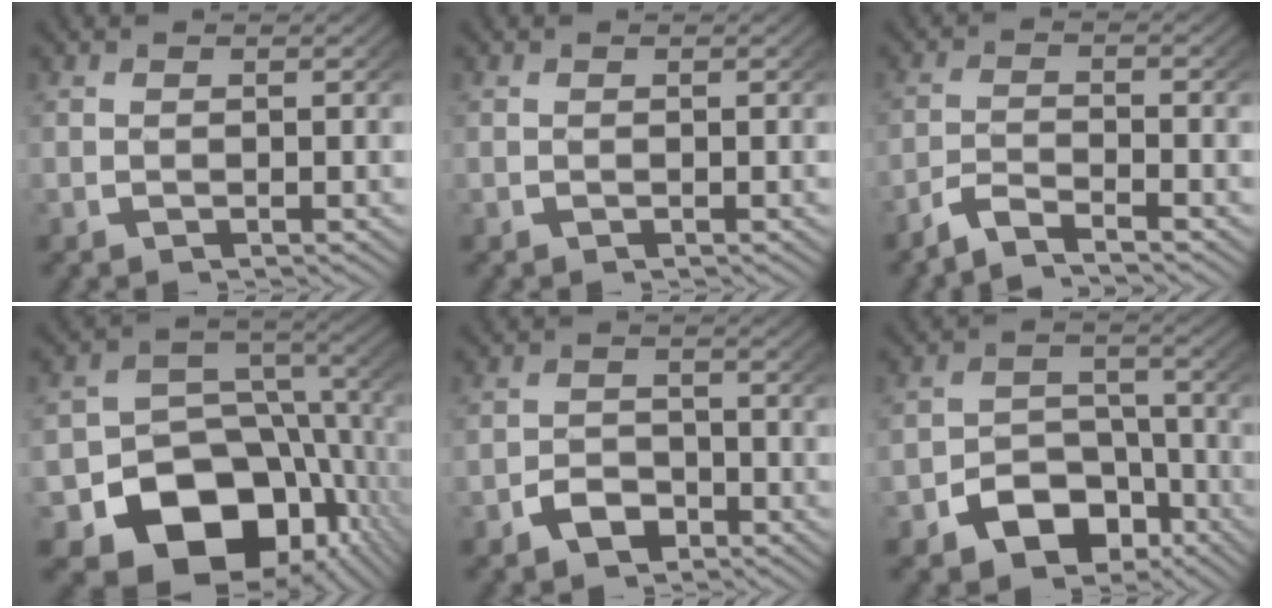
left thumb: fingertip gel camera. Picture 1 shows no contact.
{"total": 0.0}
{"total": 3.0, "force": [-2.4, 0.8, 1.5], "torque": [-0.031, -0.002, -0.051]}
{"total": 17.3, "force": [-6.2, 12.6, 10.1], "torque": [-0.174, -0.063, -0.085]}
{"total": 2.7, "force": [-1.9, 1.8, 0.8], "torque": [-0.015, -0.007, -0.030]}
{"total": 7.2, "force": [-3.9, 5.3, 2.9], "torque": [-0.043, -0.025, -0.056]}